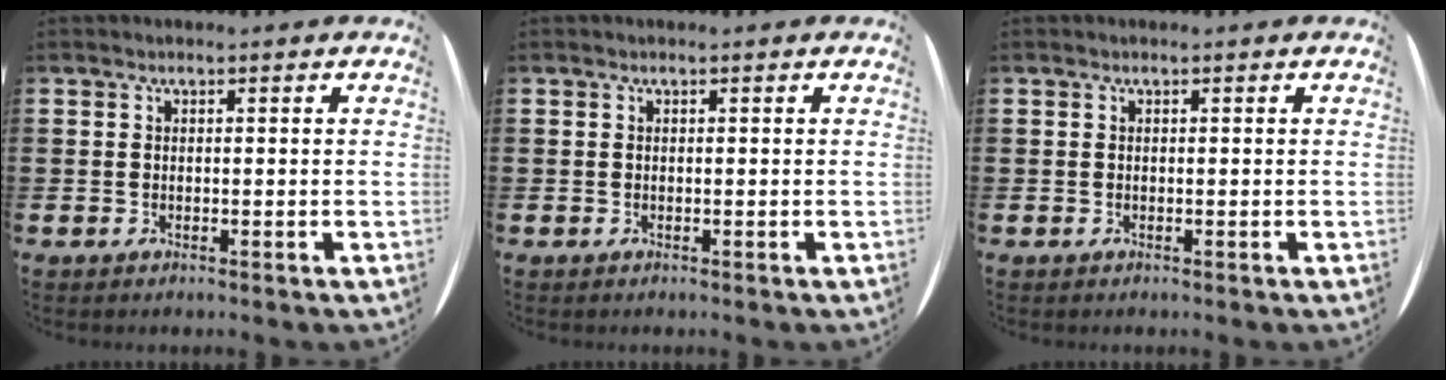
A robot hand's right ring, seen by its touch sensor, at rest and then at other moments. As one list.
[{"total": 0.0}, {"total": 0.0}]